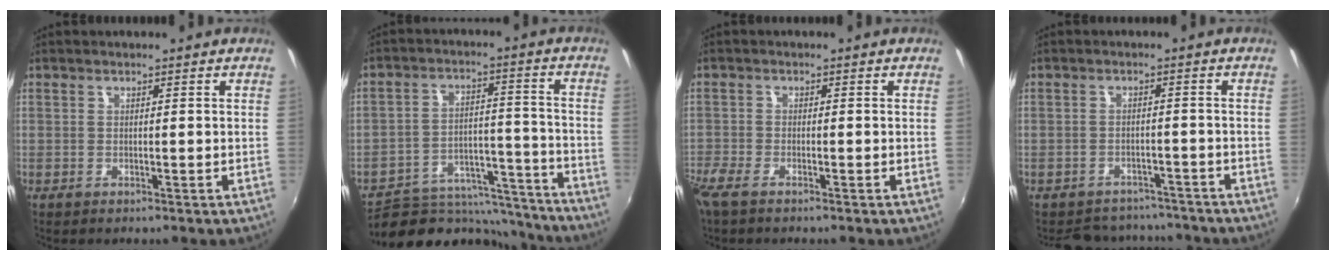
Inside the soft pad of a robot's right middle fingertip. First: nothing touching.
{"total": 14.7, "force": [-13.1, 6.4, 1.7], "torque": [-0.024, 0.051, -0.179]}
{"total": 4.0, "force": [-3.1, 1.1, 2.2], "torque": [-0.059, -0.014, -0.066]}
{"total": 10.5, "force": [-9.3, 4.3, 2.2], "torque": [-0.057, 0.010, -0.123]}